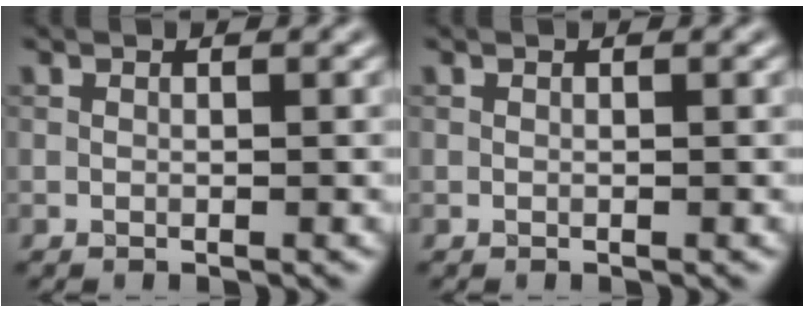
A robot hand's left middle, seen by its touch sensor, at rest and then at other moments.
{"total": 0.0}